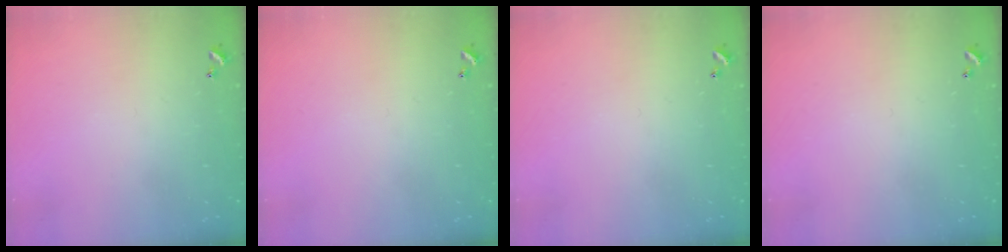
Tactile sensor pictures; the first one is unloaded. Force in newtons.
{"total": 0.0}
{"total": 0.0}
{"total": 0.0}